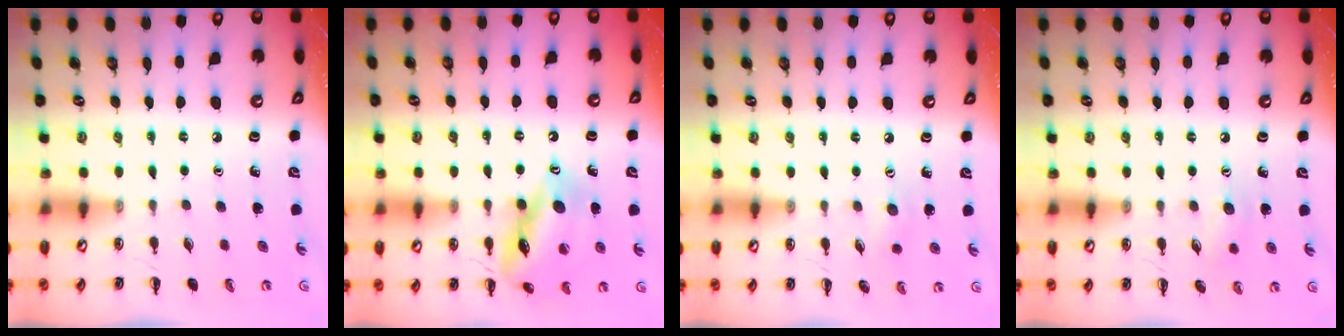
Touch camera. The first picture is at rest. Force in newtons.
{"total": 14.4, "press": 14.2, "slide": 2.0}
{"total": 5.4, "press": 5.2, "slide": 1.3}
{"total": 6.3, "press": 6.2, "slide": 1.2}